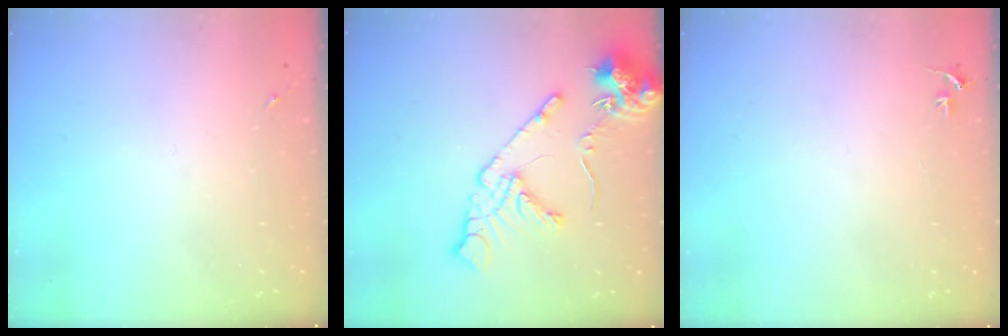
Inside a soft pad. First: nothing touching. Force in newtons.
{"total": 13.0, "press": 12.9, "slide": 1.7}
{"total": 2.3, "press": 2.3, "slide": 0.2}